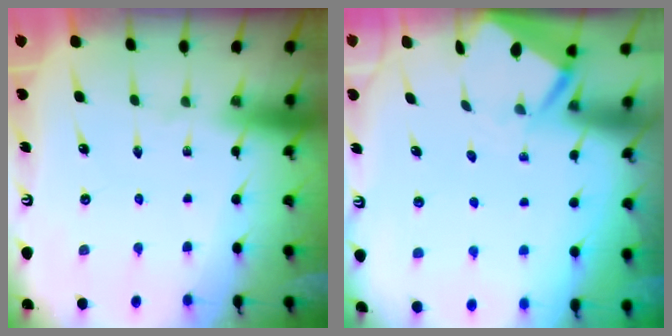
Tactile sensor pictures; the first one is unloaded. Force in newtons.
{"total": 3.5, "press": 3.5, "slide": 0.3}